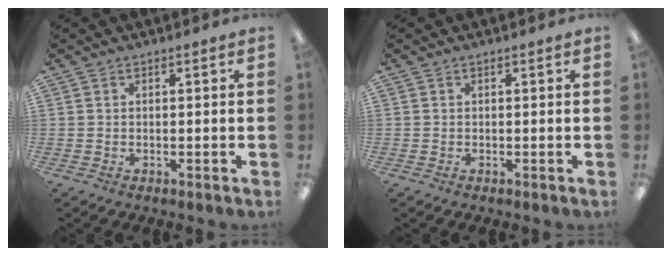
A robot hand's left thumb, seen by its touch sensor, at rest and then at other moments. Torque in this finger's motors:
{"motor_torque": [0.00, 0.00, 0.00, 0.00, 0.00]}